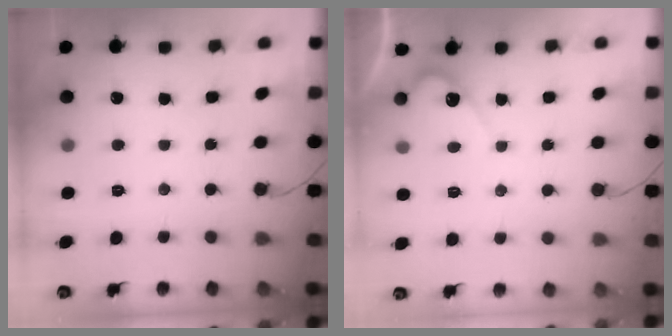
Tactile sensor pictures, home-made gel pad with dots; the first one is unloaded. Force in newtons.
{"total": 5.1, "press": 5.0, "slide": 0.4}